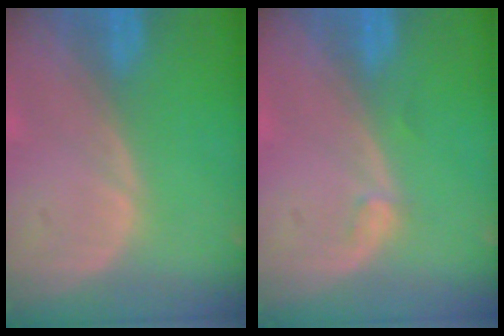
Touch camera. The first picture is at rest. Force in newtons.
{"total": 0.8, "press": 0.7, "slide": 0.1}